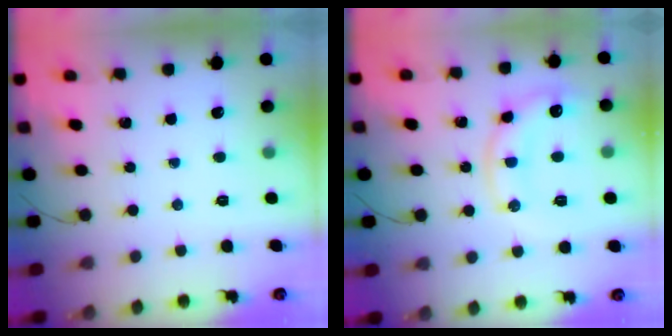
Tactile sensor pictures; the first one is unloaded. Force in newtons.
{"total": 11.5, "press": 11.5, "slide": 1.0}